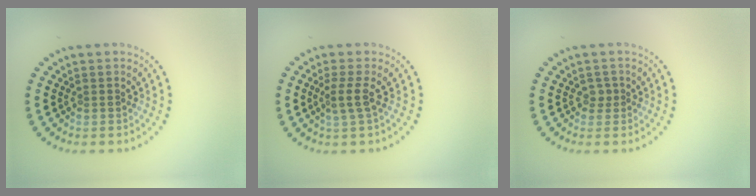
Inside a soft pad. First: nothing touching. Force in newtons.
{"total": 1.9, "press": 1.4, "slide": 1.2}
{"total": 0.9, "press": 0.6, "slide": 0.6}